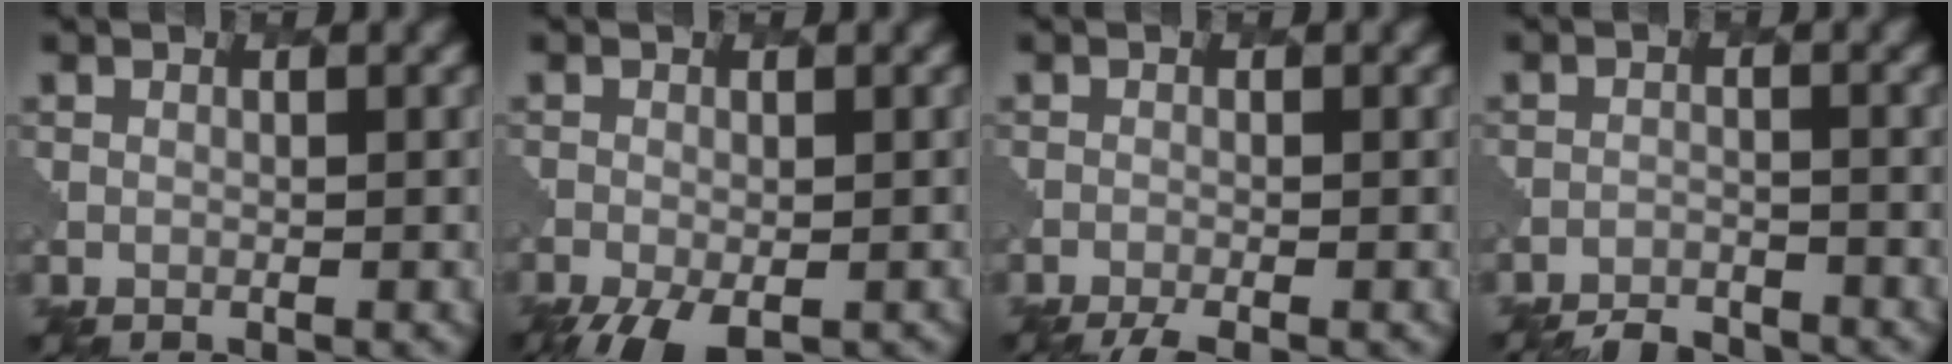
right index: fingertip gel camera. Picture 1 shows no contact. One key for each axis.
{"total": 5.6, "fx": -3.8, "fy": 2.0, "fz": 3.5, "tx": -0.062, "ty": -0.014, "tz": -0.065}
{"total": 2.3, "fx": -1.9, "fy": 0.3, "fz": 1.1, "tx": -0.021, "ty": -0.001, "tz": -0.038}
{"total": 3.9, "fx": -3.9, "fy": 0.5, "fz": 0.4, "tx": -0.010, "ty": -0.010, "tz": -0.067}